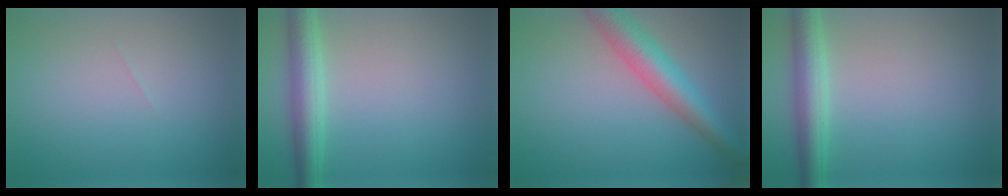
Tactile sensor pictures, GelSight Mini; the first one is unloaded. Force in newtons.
{"total": 4.3, "press": 4.3, "slide": 0.1}
{"total": 5.7, "press": 5.7, "slide": 0.2}
{"total": 4.3, "press": 4.3, "slide": 0.1}